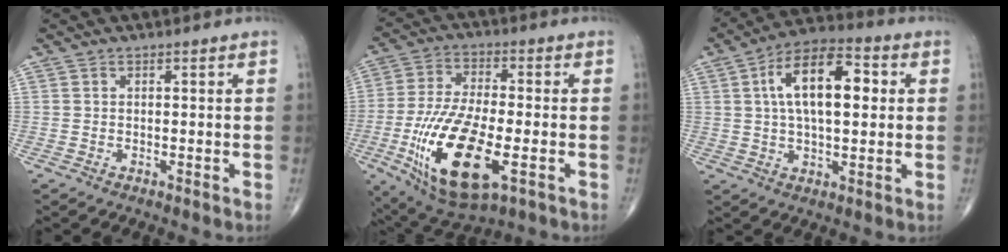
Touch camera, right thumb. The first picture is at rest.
{"total": 19.4, "force": [-6.0, 7.6, 16.8], "torque": [-0.339, -0.003, -0.093]}
{"total": 15.1, "force": [2.9, 7.2, 13.0], "torque": [-0.208, 0.018, 0.043]}